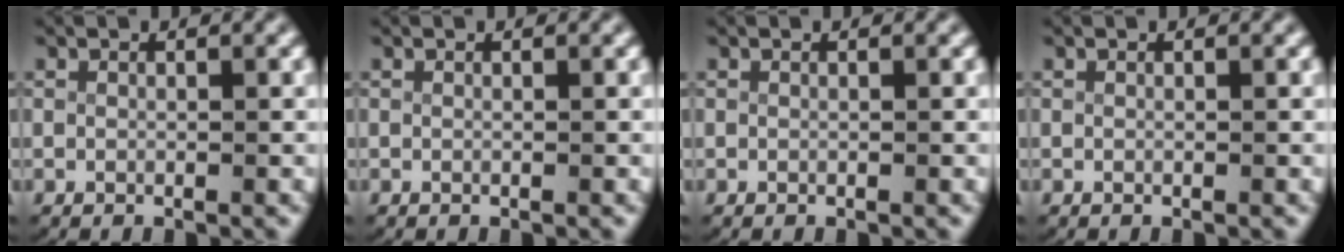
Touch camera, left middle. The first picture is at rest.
{"total": 0.0}
{"total": 0.0}
{"total": 0.0}